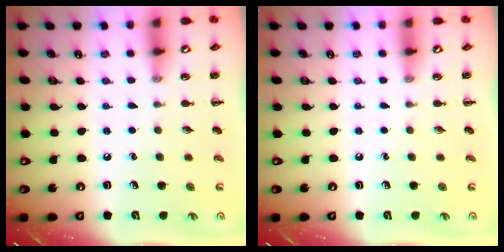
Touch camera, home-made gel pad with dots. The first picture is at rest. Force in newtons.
{"total": 0.0}